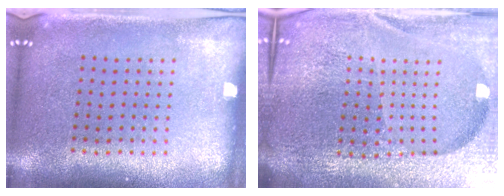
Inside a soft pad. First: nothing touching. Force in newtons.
{"total": 6.7, "press": 5.8, "slide": 3.3}